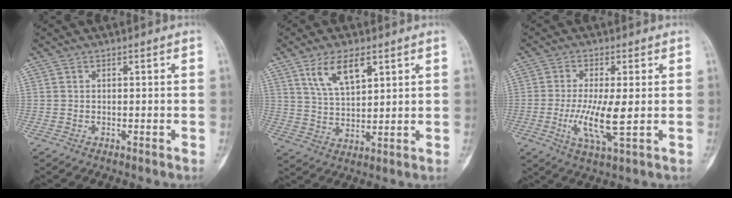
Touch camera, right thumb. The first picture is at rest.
{"total": 8.7, "force": [4.7, 3.7, 6.3], "torque": [-0.107, -0.022, 0.094]}
{"total": 8.7, "force": [-1.0, 1.9, 8.4], "torque": [-0.173, -0.017, -0.016]}